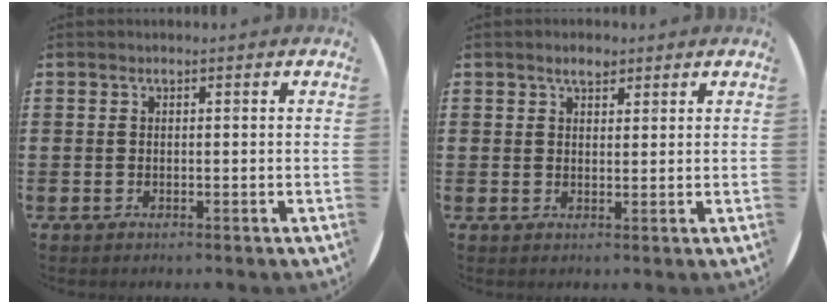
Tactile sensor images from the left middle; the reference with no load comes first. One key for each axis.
{"total": 2.3, "fx": 1.8, "fy": 1.2, "fz": 0.9, "tx": -0.003, "ty": -0.001, "tz": 0.030}